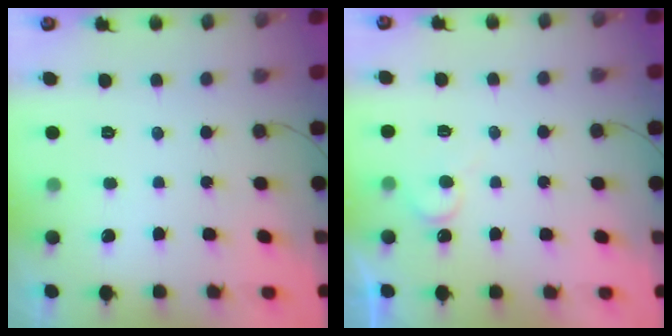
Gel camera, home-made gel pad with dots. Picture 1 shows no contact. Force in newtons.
{"total": 5.0, "press": 4.9, "slide": 0.4}